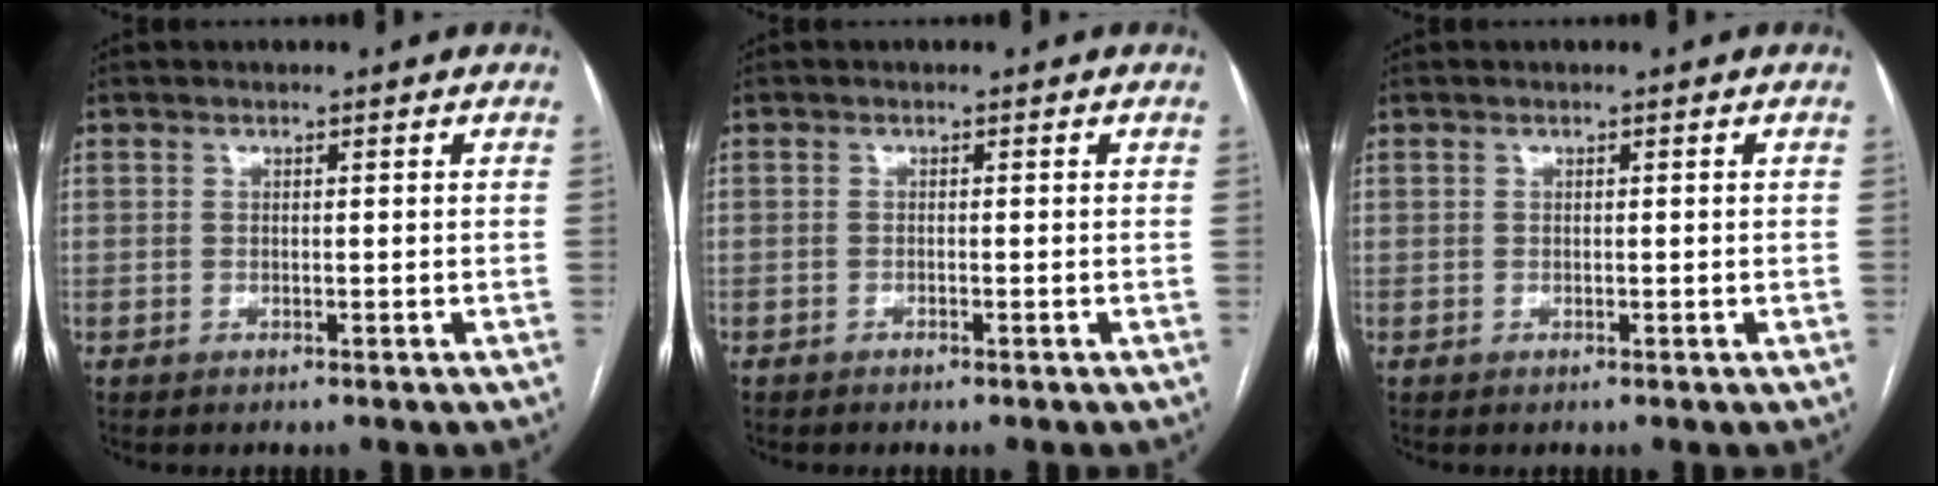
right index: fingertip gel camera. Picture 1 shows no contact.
{"total": 0.0}
{"total": 0.0}